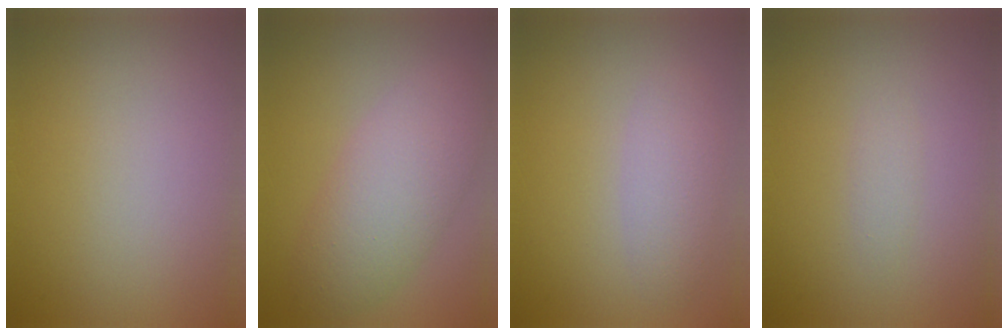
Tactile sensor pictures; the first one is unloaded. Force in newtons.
{"total": 5.5, "press": 5.5, "slide": 0.1}
{"total": 2.4, "press": 2.4, "slide": 0.0}
{"total": 0.9, "press": 0.9, "slide": 0.0}